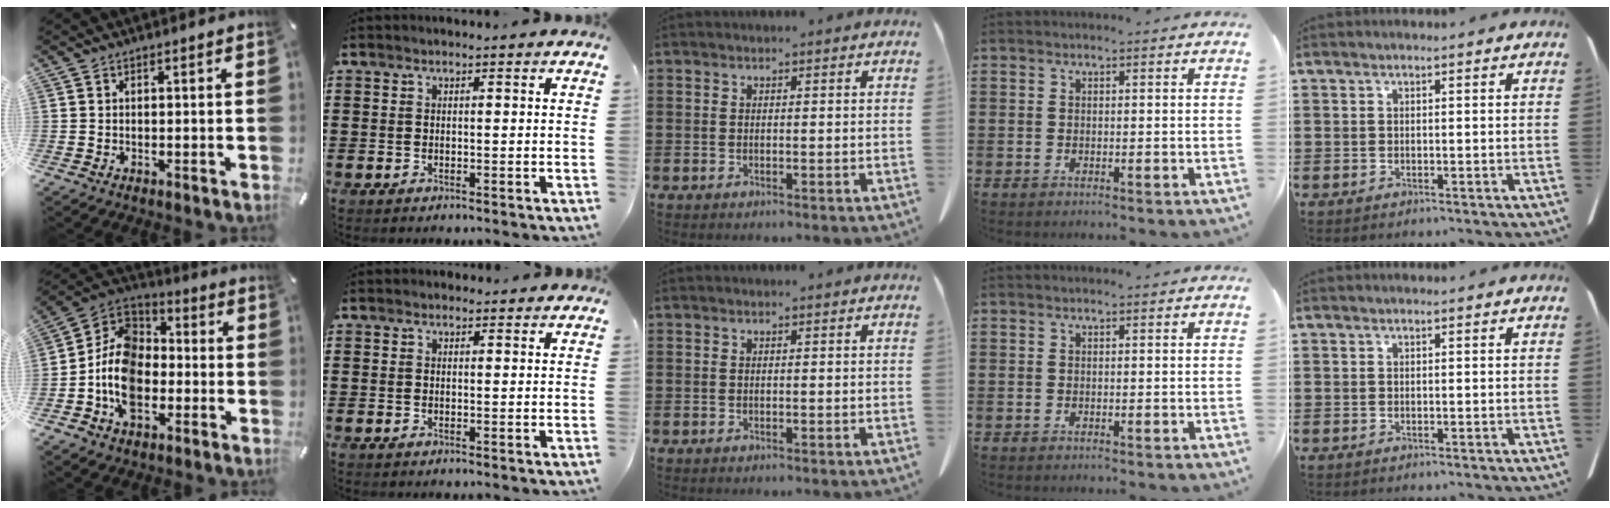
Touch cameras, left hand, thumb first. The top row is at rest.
{"thumb": {"total": 13.3, "force": [-5.2, 9.6, 7.5], "torque": [-0.174, 0.025, -0.100]}, "index": {"total": 0.9, "force": [0.7, 0.5, 0.2], "torque": [-0.006, 0.004, 0.013]}}